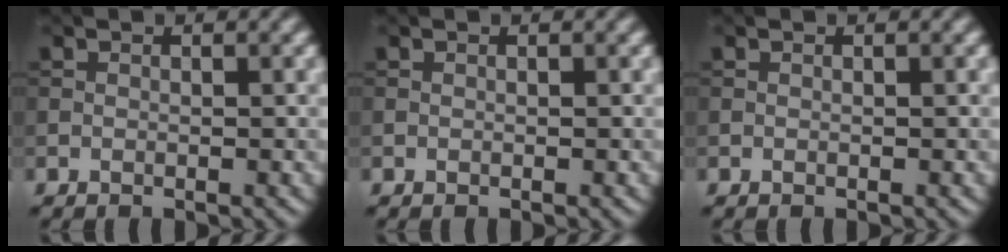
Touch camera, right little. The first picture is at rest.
{"total": 0.0}
{"total": 0.0}